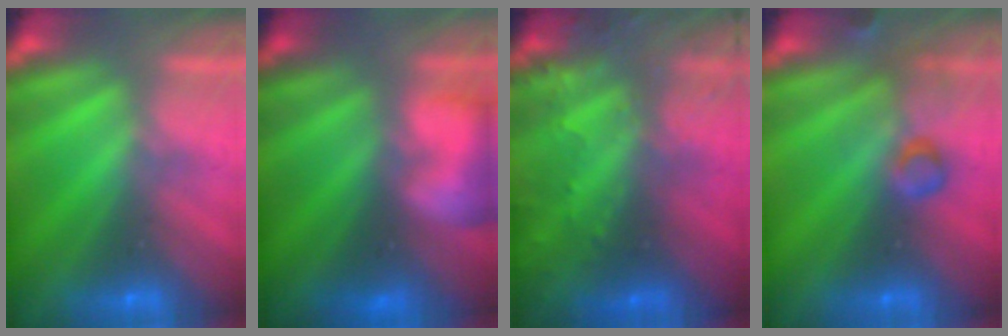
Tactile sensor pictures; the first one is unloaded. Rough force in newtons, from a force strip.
{"total": 5.9}
{"total": 7.9}
{"total": 2.9}